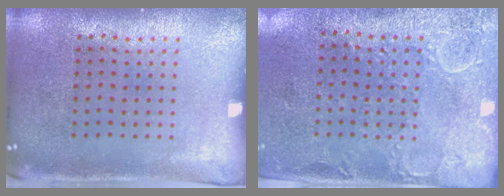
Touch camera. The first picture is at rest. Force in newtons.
{"total": 2.9, "press": 2.4, "slide": 1.6}